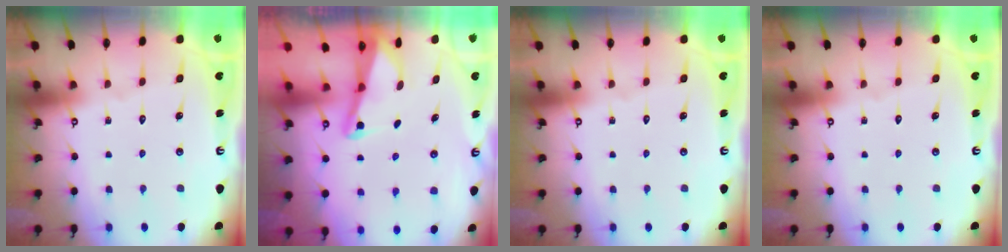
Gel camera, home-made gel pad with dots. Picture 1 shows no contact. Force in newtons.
{"total": 2.1, "press": 2.1, "slide": 0.3}
{"total": 0.0}
{"total": 0.0}